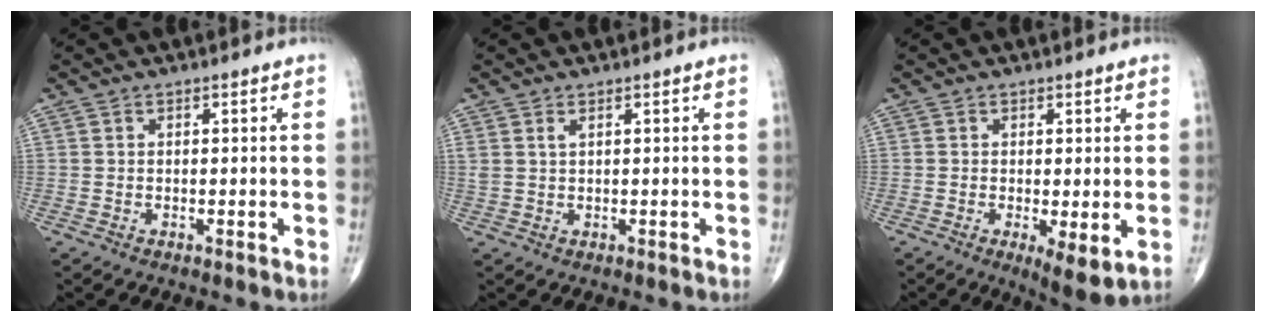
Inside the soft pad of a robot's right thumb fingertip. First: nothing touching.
{"total": 1.3, "force": [0.7, 0.5, 0.9], "torque": [-0.024, 0.007, 0.020]}
{"total": 5.8, "force": [-1.2, 1.8, 5.4], "torque": [-0.088, -0.020, -0.018]}